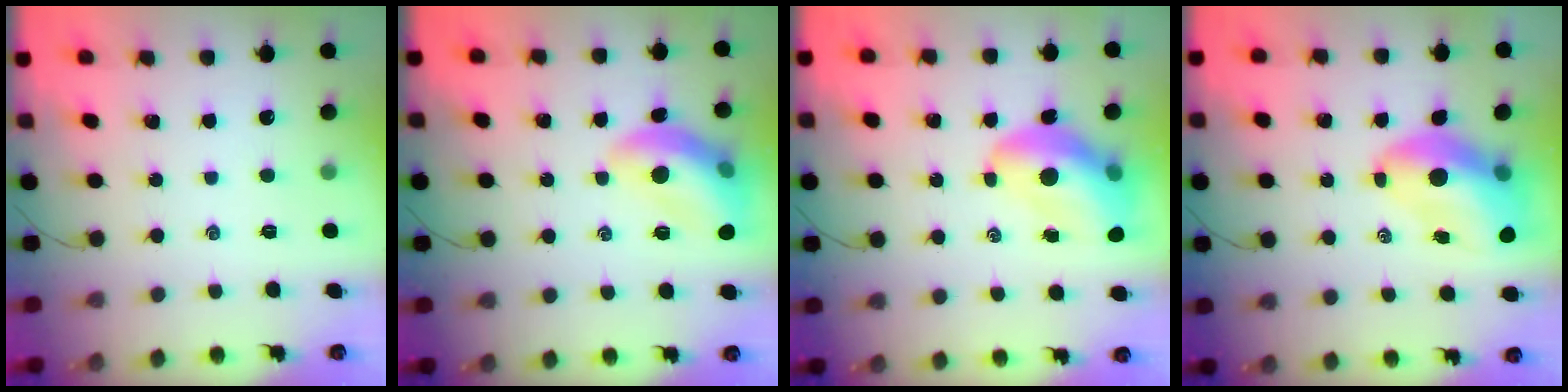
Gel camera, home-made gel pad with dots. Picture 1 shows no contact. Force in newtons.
{"total": 13.7, "press": 13.6, "slide": 1.1}
{"total": 13.4, "press": 12.8, "slide": 3.9}
{"total": 11.8, "press": 11.3, "slide": 3.4}